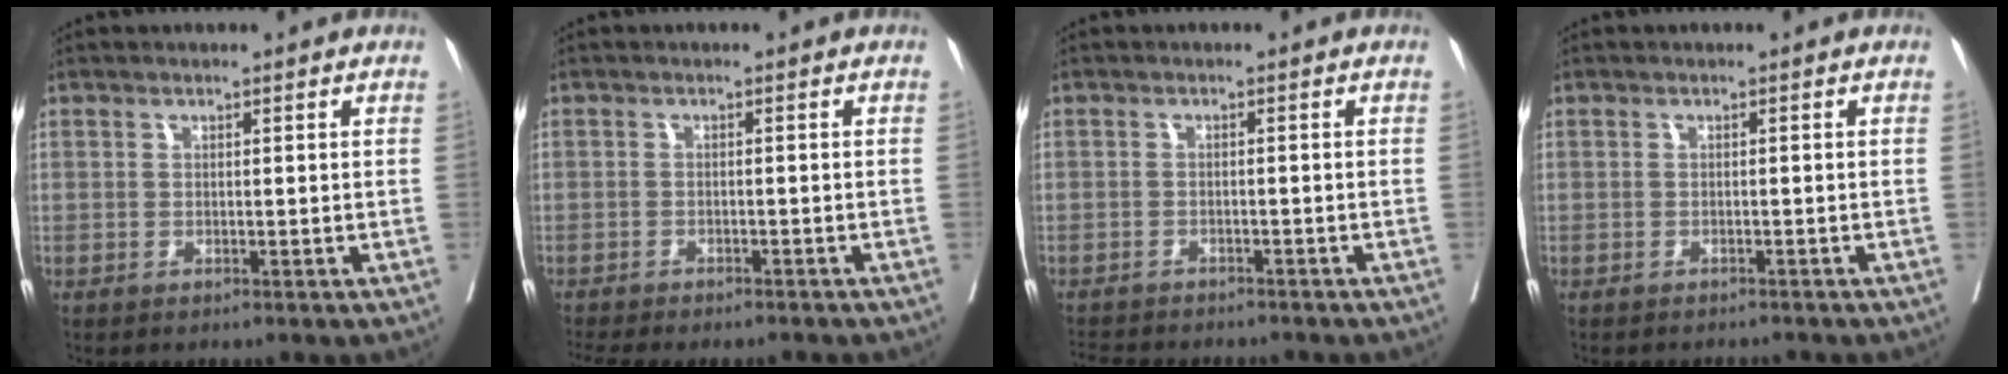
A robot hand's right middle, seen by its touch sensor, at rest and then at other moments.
{"total": 9.6, "force": [-8.7, 1.8, 3.6], "torque": [-0.052, -0.007, -0.117]}
{"total": 8.5, "force": [-7.8, 1.9, 2.8], "torque": [-0.045, -0.005, -0.107]}
{"total": 3.4, "force": [-3.3, 0.7, 0.5], "torque": [-0.001, -0.005, -0.042]}